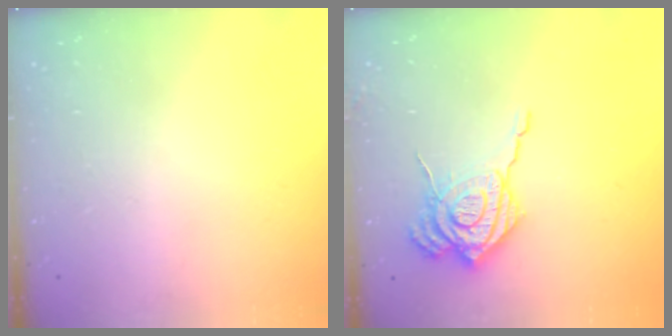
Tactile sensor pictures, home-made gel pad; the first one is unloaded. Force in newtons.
{"total": 15.0, "press": 14.8, "slide": 1.8}